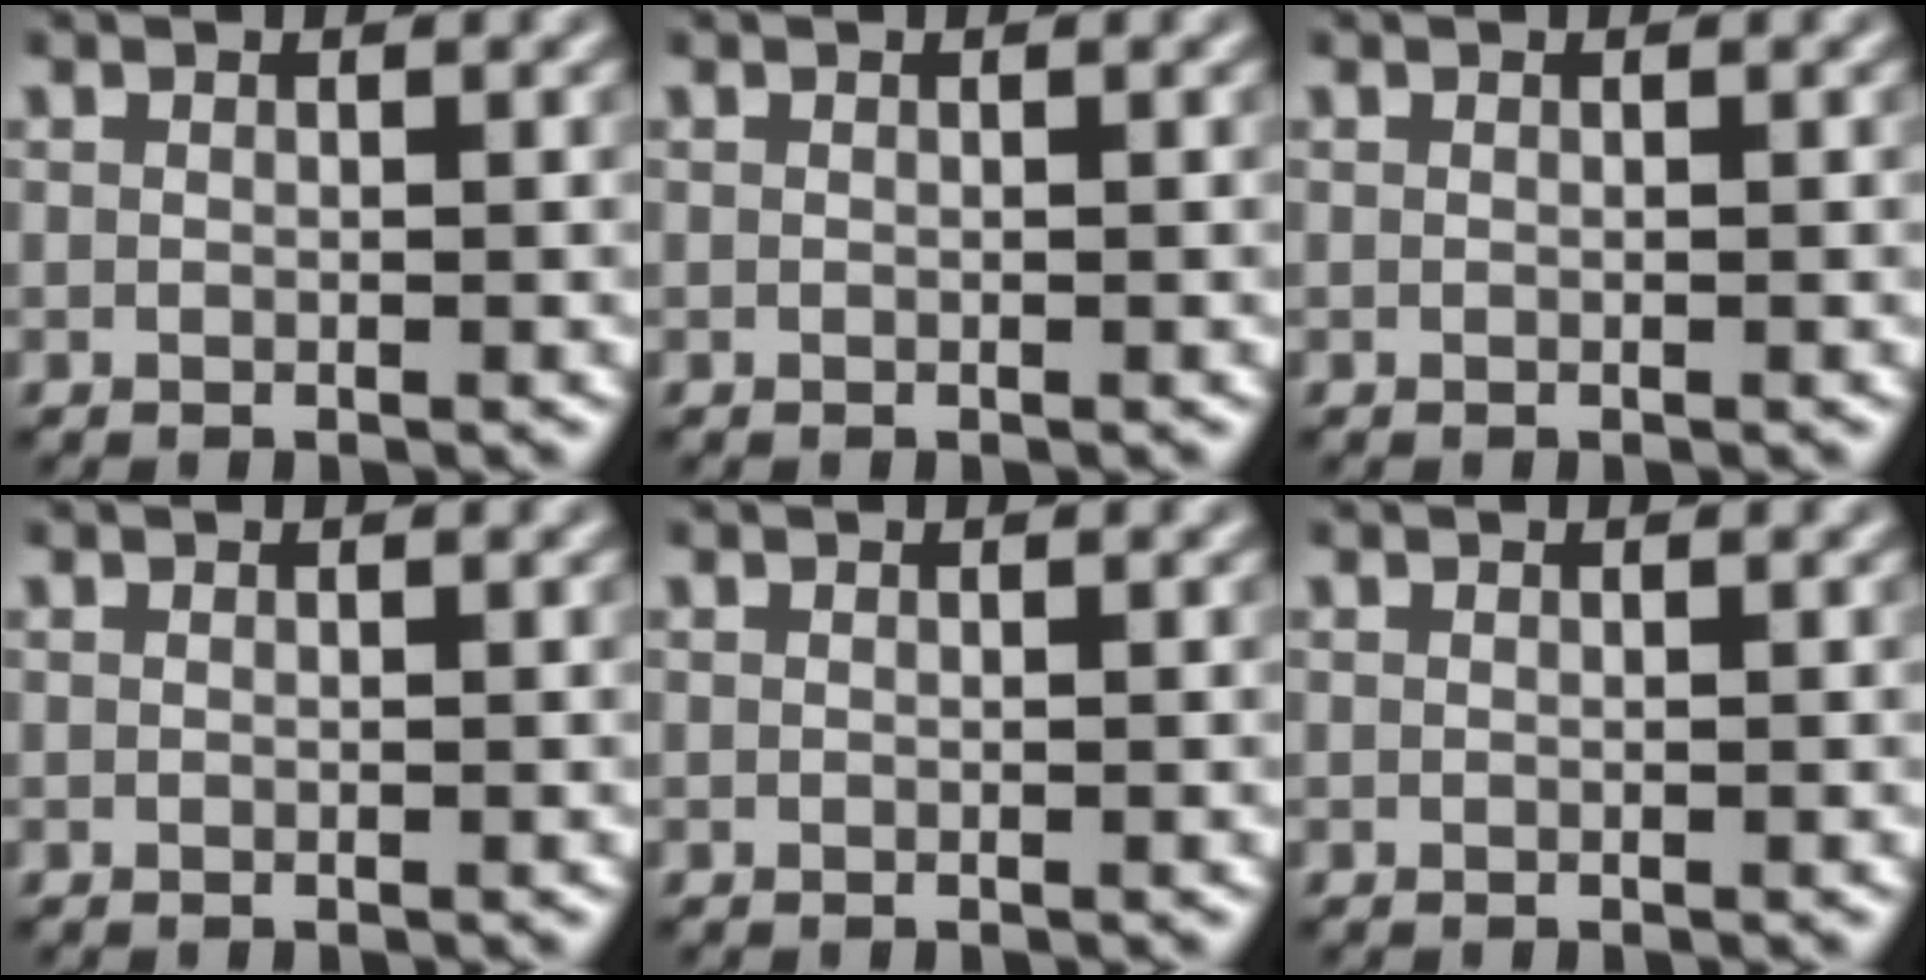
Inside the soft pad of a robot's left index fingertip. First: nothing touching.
{"total": 0.0}
{"total": 0.0}
{"total": 0.0}
{"total": 0.0}
{"total": 0.0}